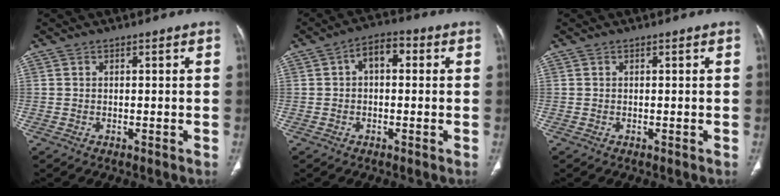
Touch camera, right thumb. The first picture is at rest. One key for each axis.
{"total": 5.5, "fx": 0.8, "fy": 3.3, "fz": 4.3, "tx": -0.051, "ty": 0.020, "tz": 0.002}
{"total": 0.0}